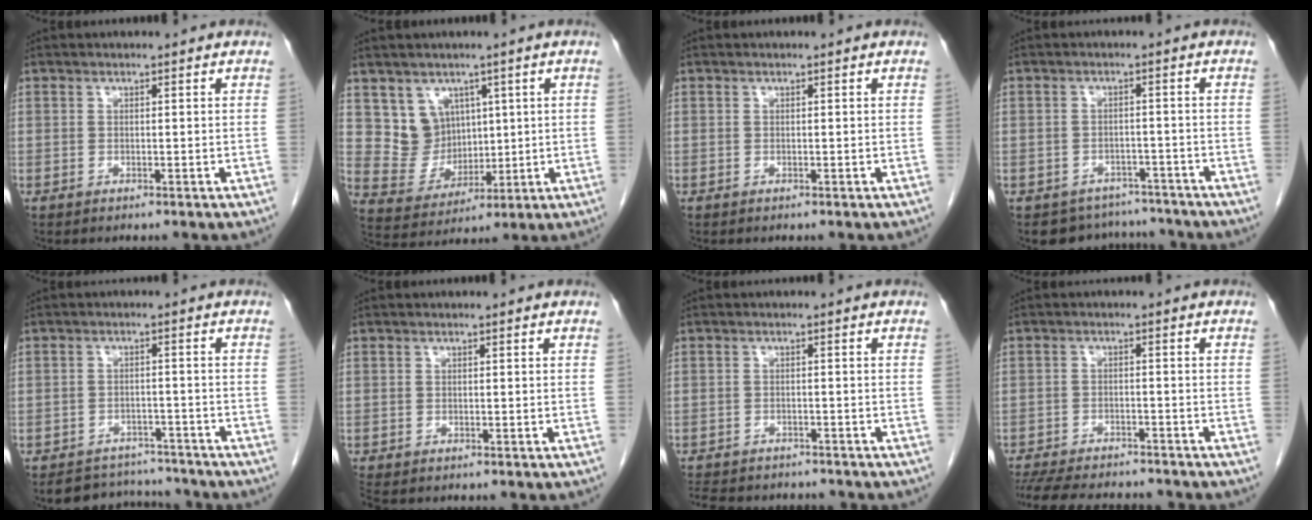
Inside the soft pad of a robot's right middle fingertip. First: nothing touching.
{"total": 7.0, "force": [3.3, 6.0, 1.2], "torque": [-0.030, 0.019, 0.078]}
{"total": 0.0}
{"total": 6.8, "force": [-6.1, 3.1, -0.5], "torque": [0.017, 0.022, -0.075]}
{"total": 7.2, "force": [-6.8, 2.2, -0.1], "torque": [0.015, 0.013, -0.093]}
{"total": 2.0, "force": [-1.7, 0.8, 0.8], "torque": [-0.018, -0.006, -0.024]}
{"total": 11.5, "force": [-10.2, 3.9, 3.8], "torque": [-0.085, 0.001, -0.133]}
{"total": 14.2, "force": [-12.7, 3.2, 5.5], "torque": [-0.114, -0.012, -0.178]}